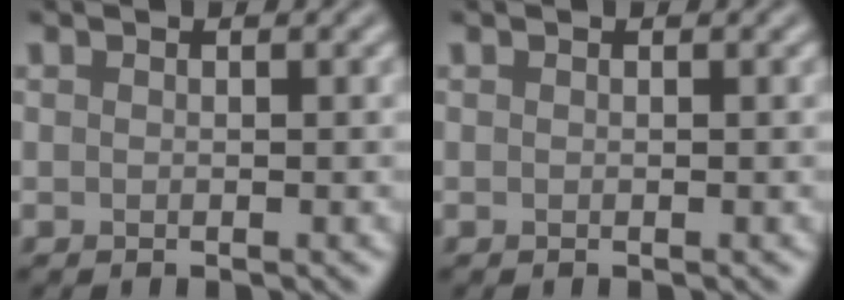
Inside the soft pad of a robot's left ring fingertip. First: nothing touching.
{"total": 0.0}